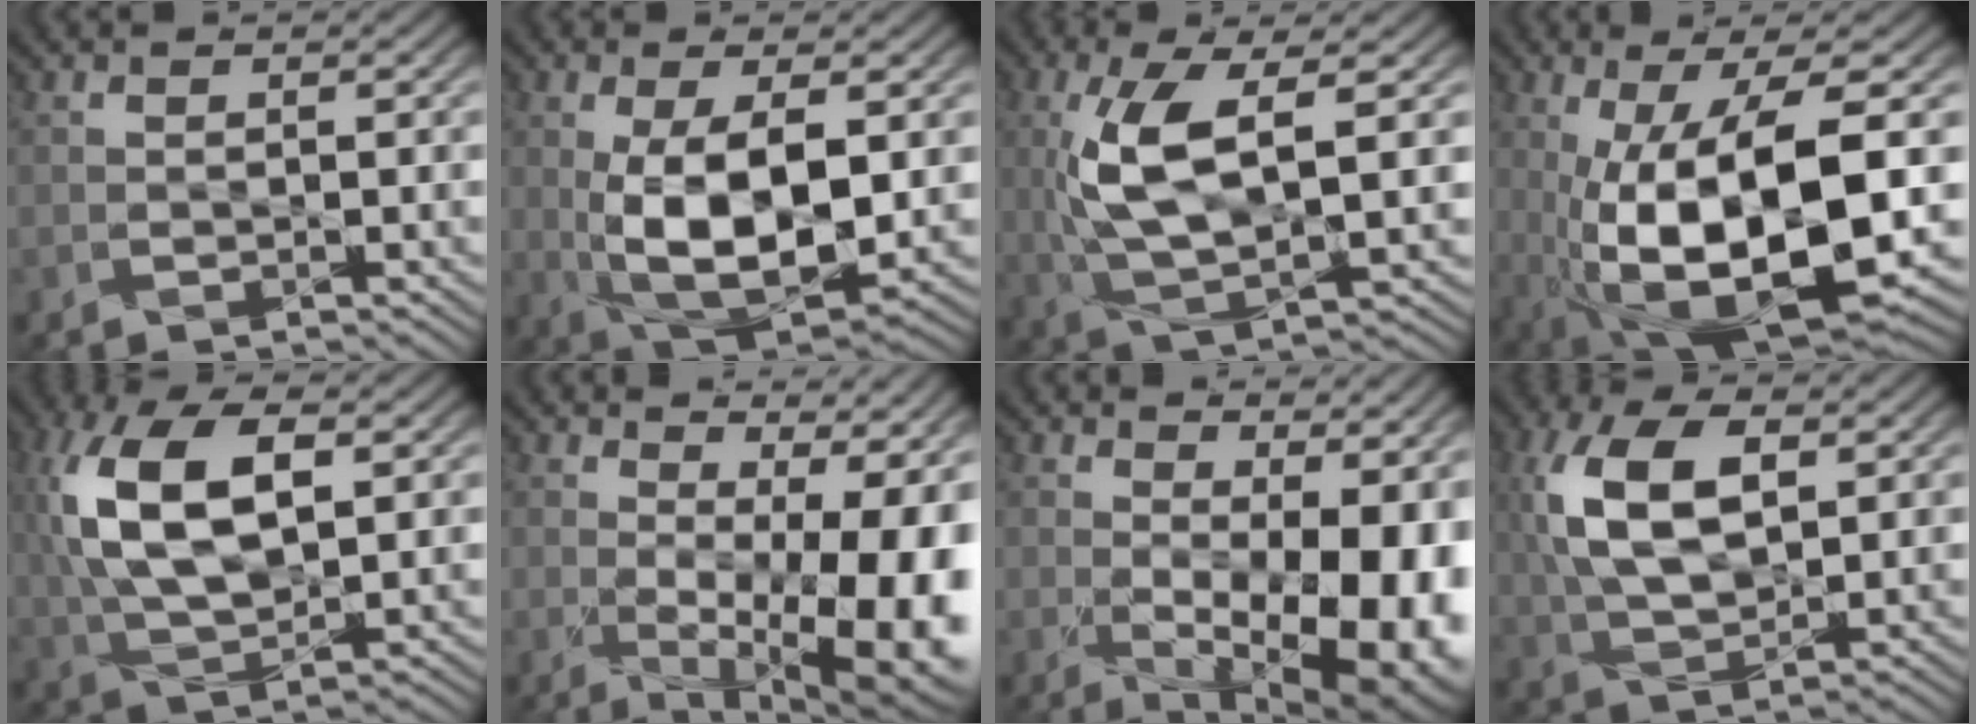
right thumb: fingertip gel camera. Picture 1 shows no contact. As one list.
[{"total": 10.4, "force": [-0.1, 4.7, 9.3], "torque": [-0.182, -0.011, 0.007]}, {"total": 9.8, "force": [1.6, 3.5, 9.0], "torque": [-0.196, 0.001, 0.030]}, {"total": 14.9, "force": [-1.8, 5.1, 13.9], "torque": [-0.259, -0.003, -0.020]}, {"total": 12.7, "force": [2.7, 6.3, 10.6], "torque": [-0.238, 0.011, 0.046]}, {"total": 16.1, "force": [0.8, 6.4, 14.7], "torque": [-0.164, 0.004, 0.028]}, {"total": 15.9, "force": [-0.8, 7.3, 14.1], "torque": [-0.171, -0.016, 0.017]}, {"total": 10.2, "force": [2.5, 5.2, 8.5], "torque": [-0.197, 0.009, 0.041]}]